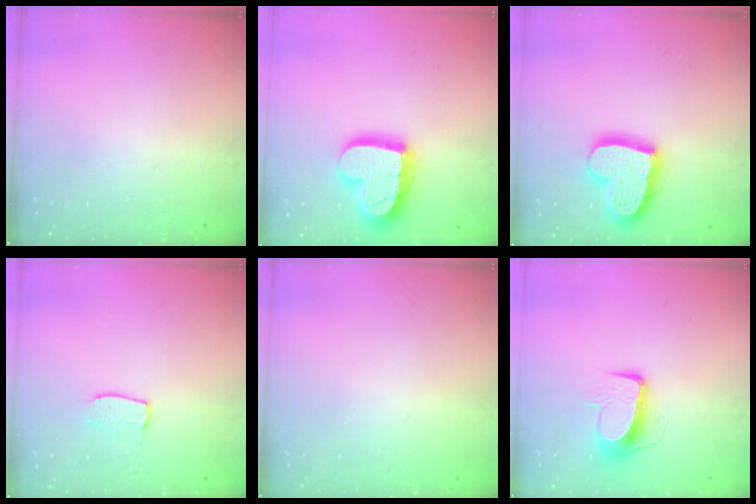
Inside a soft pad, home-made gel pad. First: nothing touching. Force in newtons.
{"total": 18.7, "press": 18.7, "slide": 1.4}
{"total": 17.6, "press": 17.5, "slide": 1.9}
{"total": 3.8, "press": 3.8, "slide": 0.3}
{"total": 0.0}
{"total": 9.8, "press": 9.8, "slide": 0.8}